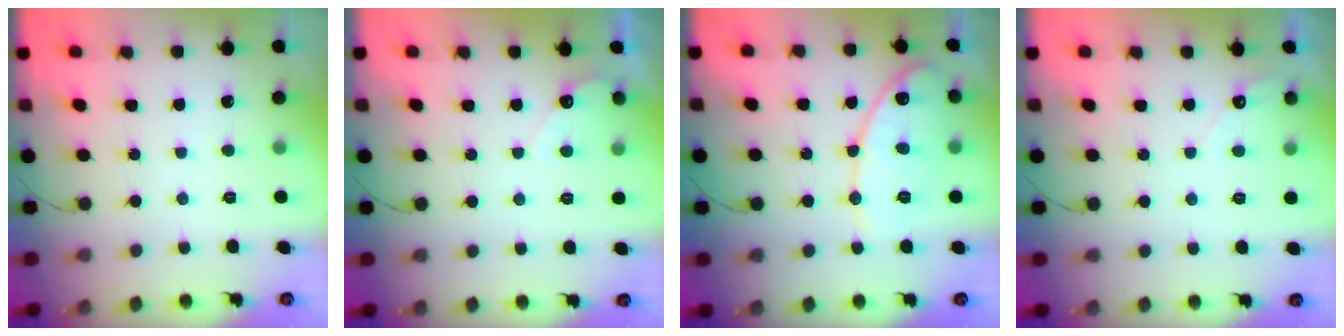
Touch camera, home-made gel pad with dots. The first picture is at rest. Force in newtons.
{"total": 3.8, "press": 3.8, "slide": 0.2}
{"total": 12.7, "press": 12.7, "slide": 0.9}
{"total": 2.9, "press": 2.9, "slide": 0.1}